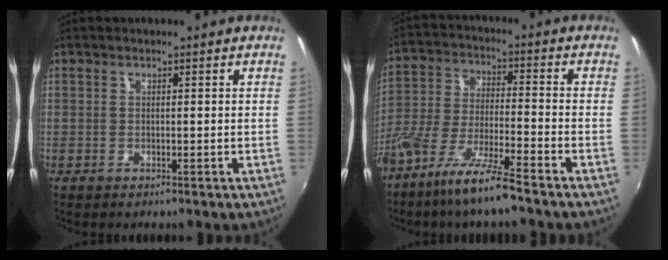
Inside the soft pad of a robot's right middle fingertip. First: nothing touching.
{"total": 11.5, "force": [-8.5, 0.6, 7.7], "torque": [-0.161, -0.017, -0.160]}